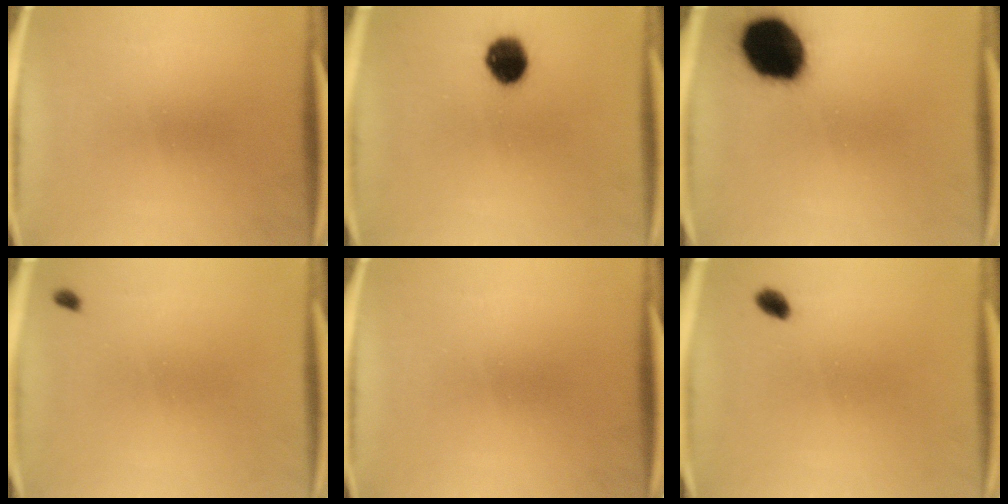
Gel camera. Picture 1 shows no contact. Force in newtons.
{"total": 8.2}
{"total": 18.8}
{"total": 0.8}
{"total": 0.0}
{"total": 1.9}